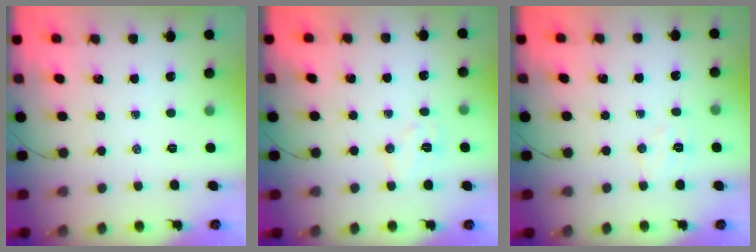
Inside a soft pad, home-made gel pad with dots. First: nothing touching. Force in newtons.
{"total": 6.0, "press": 5.9, "slide": 1.0}
{"total": 5.6, "press": 5.5, "slide": 1.0}